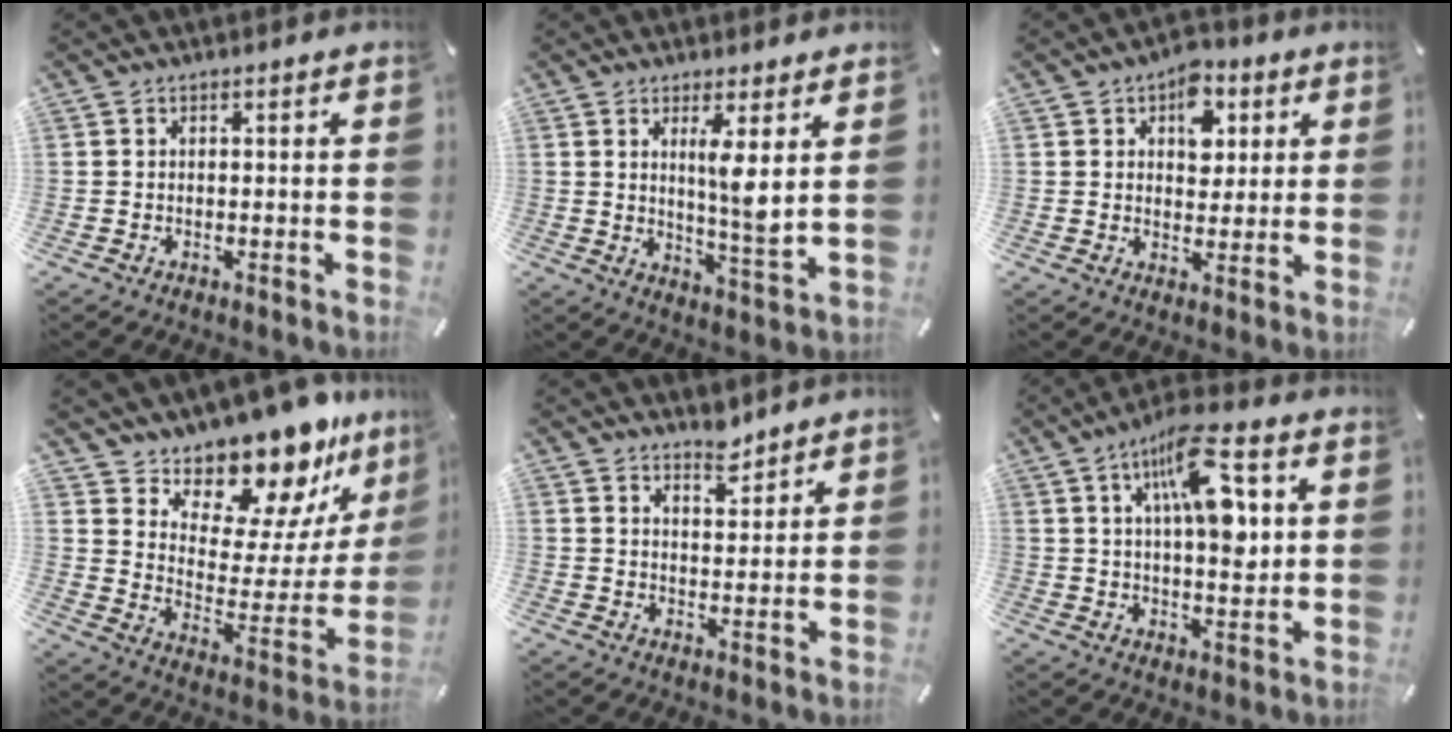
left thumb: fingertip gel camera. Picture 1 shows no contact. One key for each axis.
{"total": 8.2, "fx": 3.1, "fy": 1.4, "fz": 7.5, "tx": -0.132, "ty": -0.030, "tz": 0.046}
{"total": 8.7, "fx": 3.0, "fy": 6.1, "fz": 5.4, "tx": -0.061, "ty": -0.002, "tz": 0.045}
{"total": 15.6, "fx": 14.3, "fy": 5.6, "fz": 2.9, "tx": -0.050, "ty": -0.146, "tz": 0.242}
{"total": 5.2, "fx": 4.8, "fy": 1.6, "fz": 1.1, "tx": 0.001, "ty": -0.039, "tz": 0.085}
{"total": 15.0, "fx": 5.4, "fy": 6.2, "fz": 12.5, "tx": -0.204, "ty": -0.012, "tz": 0.088}